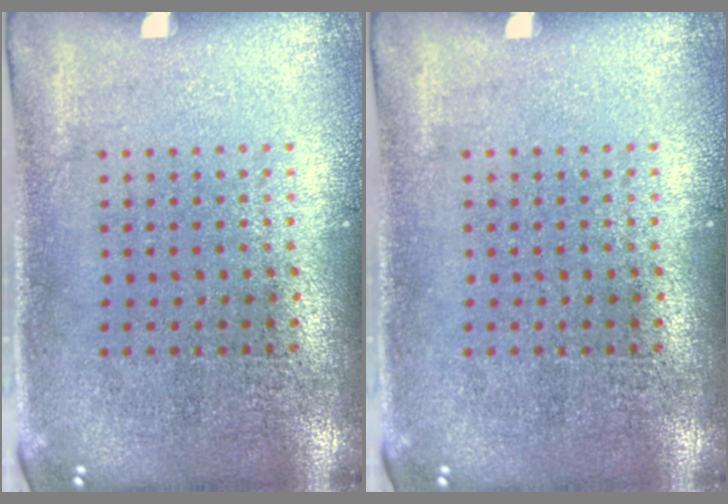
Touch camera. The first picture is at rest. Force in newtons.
{"total": 0.0}